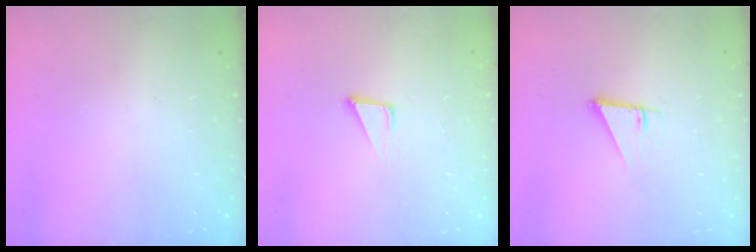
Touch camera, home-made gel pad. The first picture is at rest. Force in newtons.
{"total": 2.2, "press": 2.2, "slide": 0.2}
{"total": 2.7, "press": 2.7, "slide": 0.1}